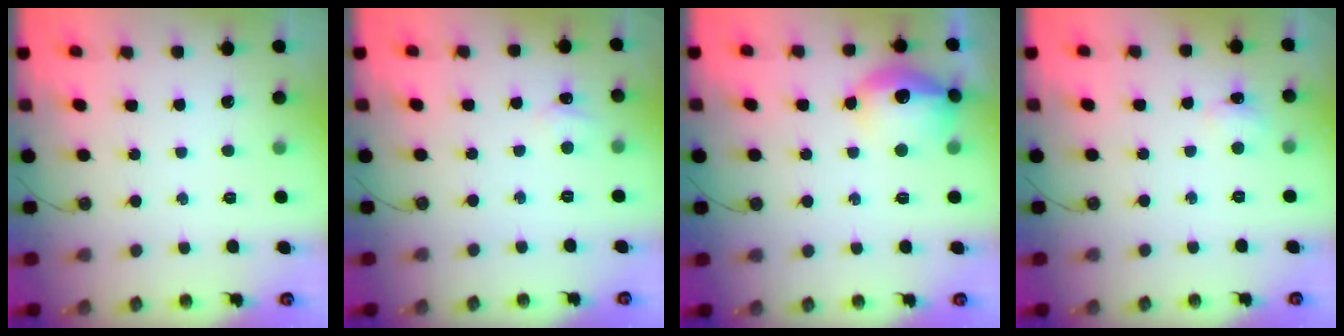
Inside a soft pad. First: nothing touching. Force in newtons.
{"total": 2.8, "press": 2.8, "slide": 0.3}
{"total": 14.6, "press": 14.6, "slide": 1.1}
{"total": 3.4, "press": 2.9, "slide": 1.7}